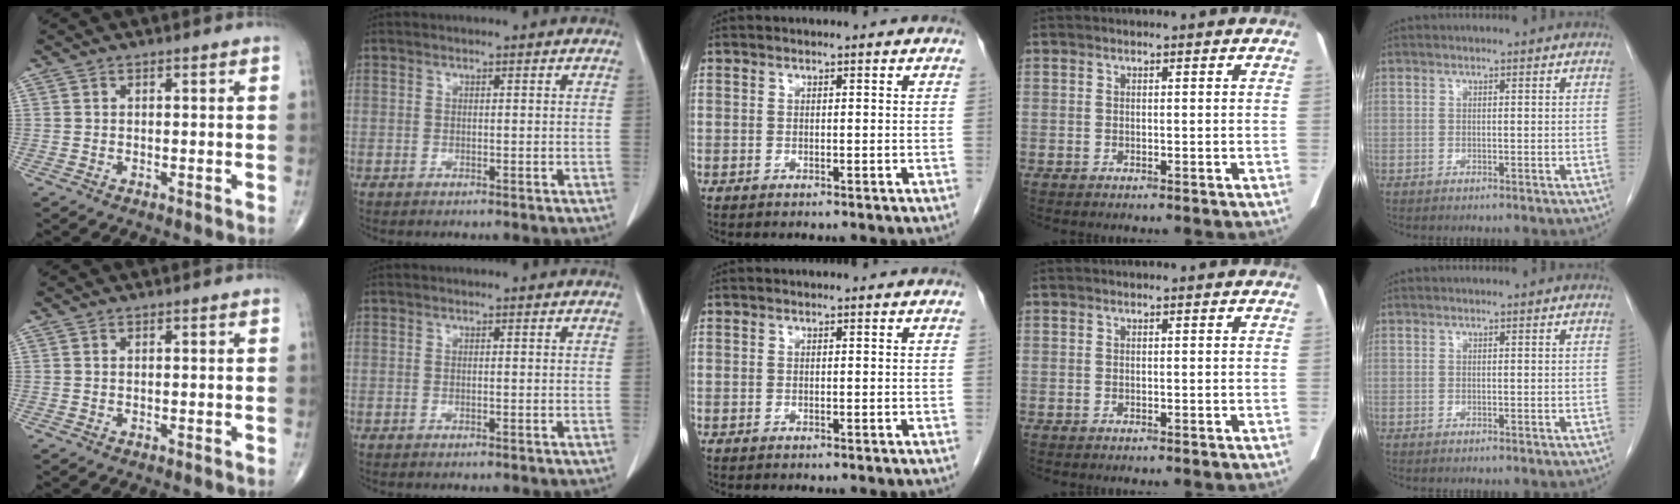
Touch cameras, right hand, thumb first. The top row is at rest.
{}